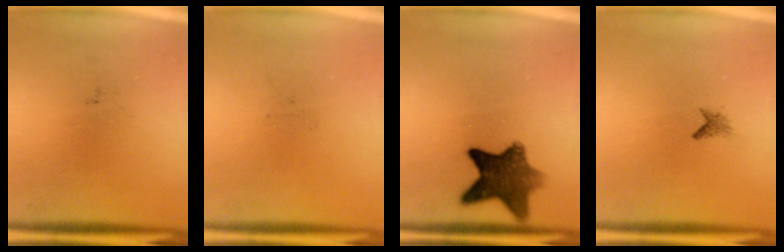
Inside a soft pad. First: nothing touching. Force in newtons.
{"total": 0.0}
{"total": 9.8}
{"total": 0.9}